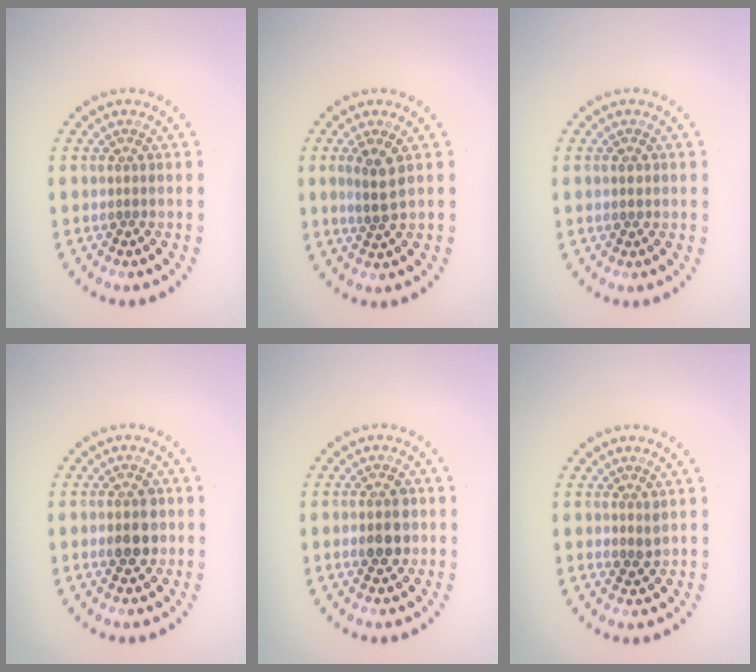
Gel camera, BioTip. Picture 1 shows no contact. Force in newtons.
{"total": 2.1, "press": 1.8, "slide": 0.9}
{"total": 0.9, "press": 0.9, "slide": 0.0}
{"total": 3.0, "press": 3.0, "slide": 0.2}
{"total": 2.9, "press": 2.9, "slide": 0.2}
{"total": 1.1, "press": 1.1, "slide": 0.4}